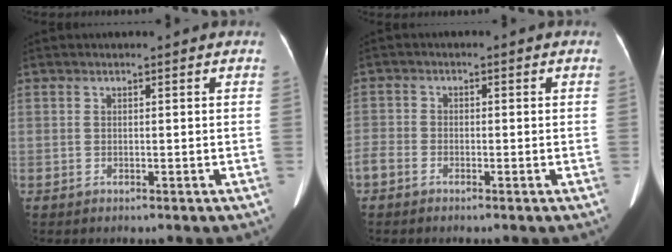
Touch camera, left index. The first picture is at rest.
{"total": 3.9, "force": [-2.4, 2.5, 1.6], "torque": [-0.042, 0.008, -0.050]}